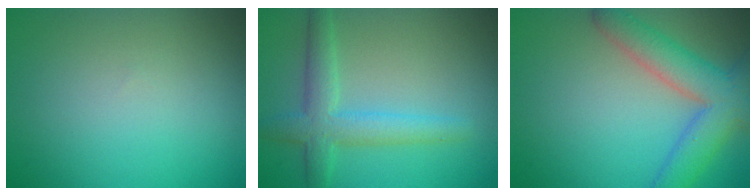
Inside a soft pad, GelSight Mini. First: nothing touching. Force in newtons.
{"total": 4.0, "press": 4.0, "slide": 0.1}
{"total": 6.4, "press": 6.4, "slide": 0.3}